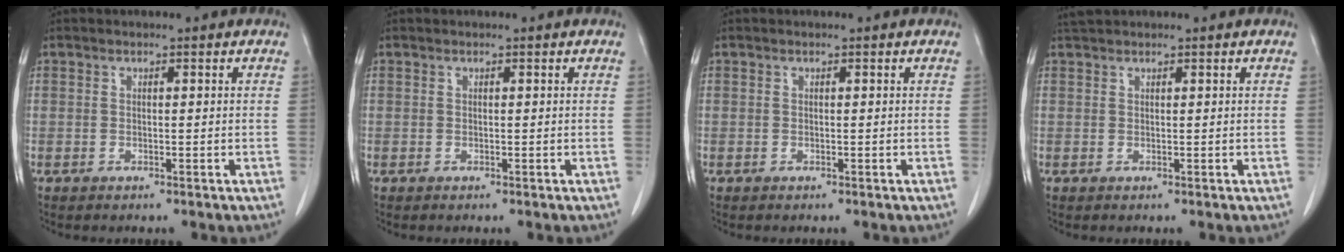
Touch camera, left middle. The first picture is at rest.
{"total": 0.0}
{"total": 0.0}
{"total": 1.3, "force": [1.3, 0.1, 0.2], "torque": [-0.010, 0.013, 0.029]}